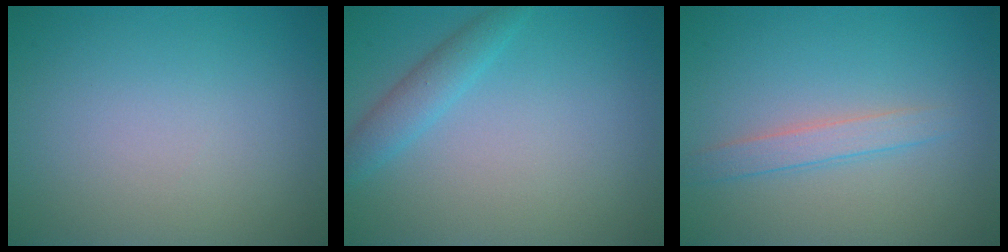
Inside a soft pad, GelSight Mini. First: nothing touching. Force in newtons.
{"total": 2.2, "press": 2.2, "slide": 0.1}
{"total": 1.9, "press": 1.9, "slide": 0.1}